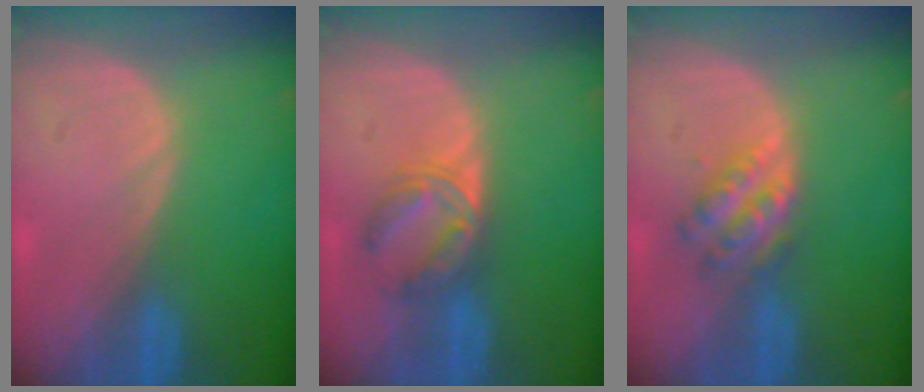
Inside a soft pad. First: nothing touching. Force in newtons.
{"total": 5.5, "press": 5.4, "slide": 1.0}
{"total": 5.1, "press": 4.8, "slide": 1.8}